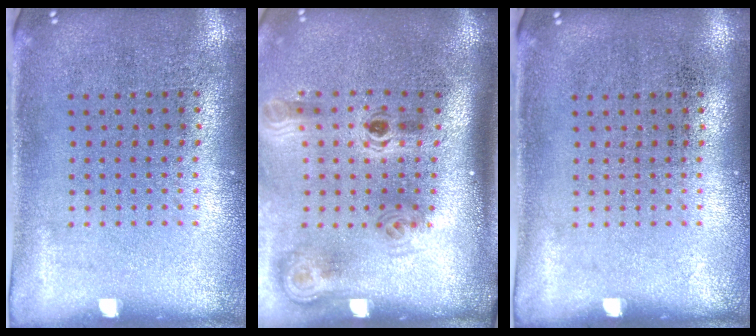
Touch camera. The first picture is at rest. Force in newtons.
{"total": 2.2, "press": 1.5, "slide": 1.6}
{"total": 0.0}